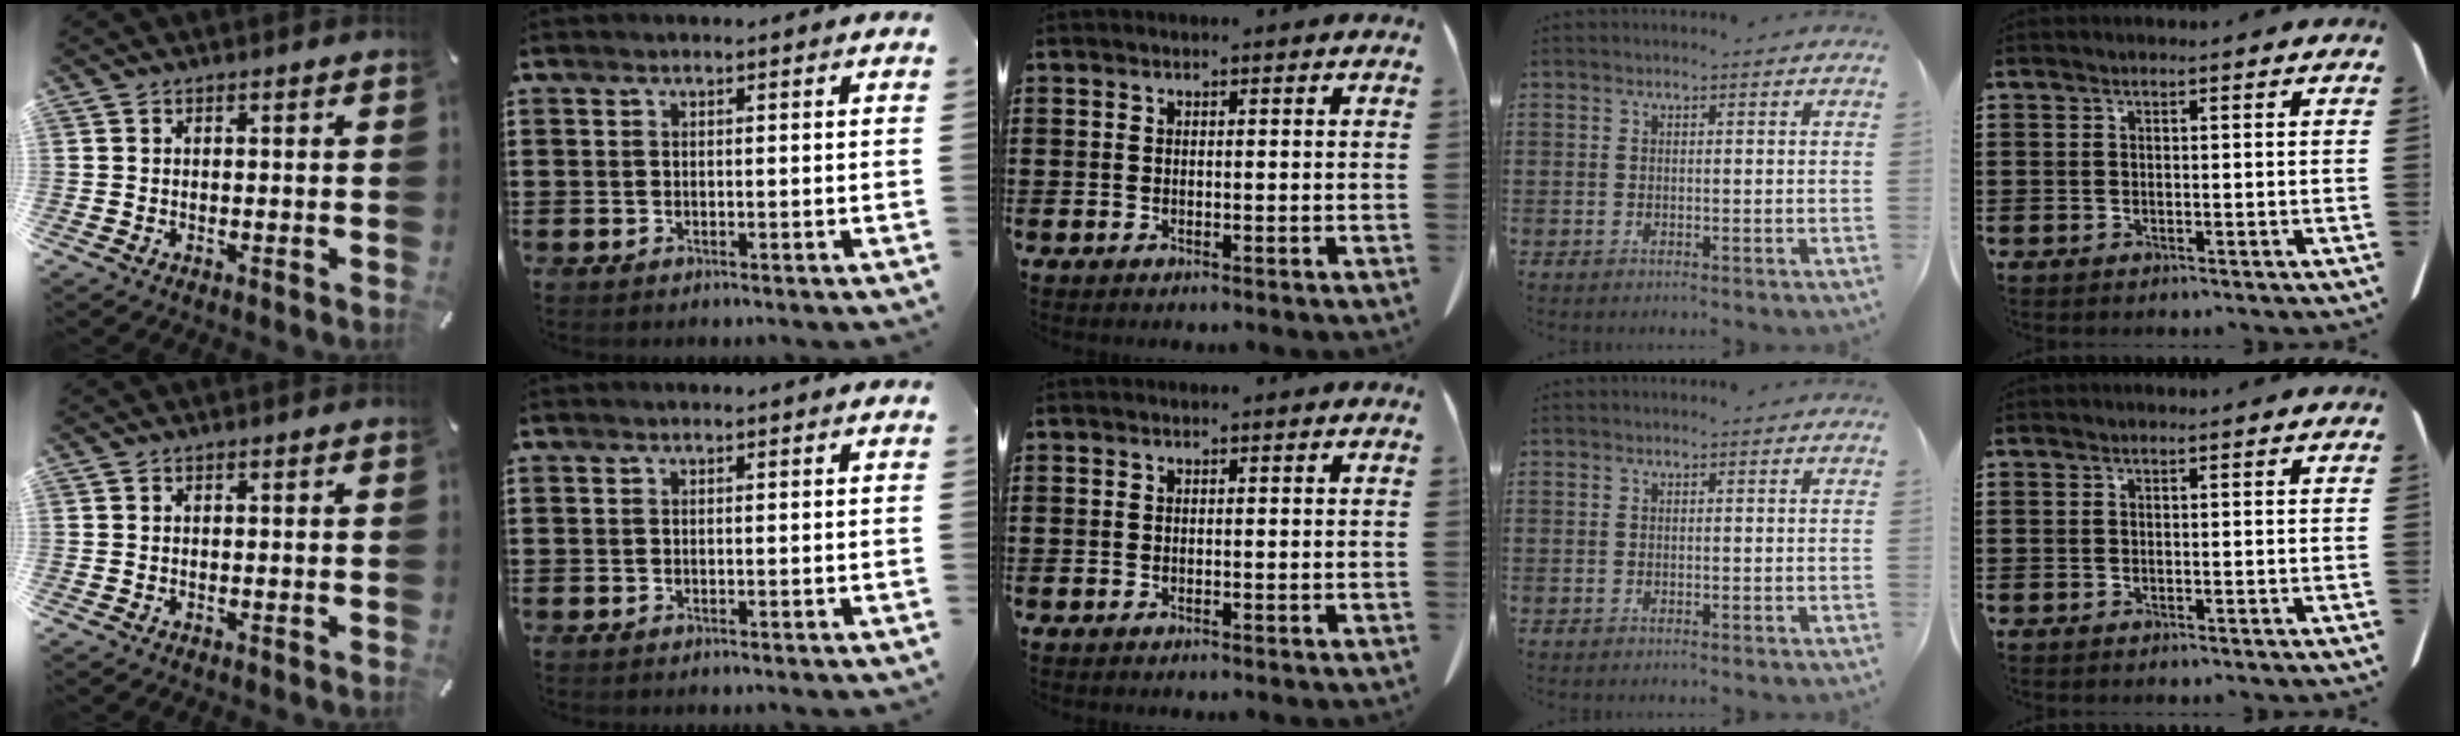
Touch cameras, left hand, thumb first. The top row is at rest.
{}